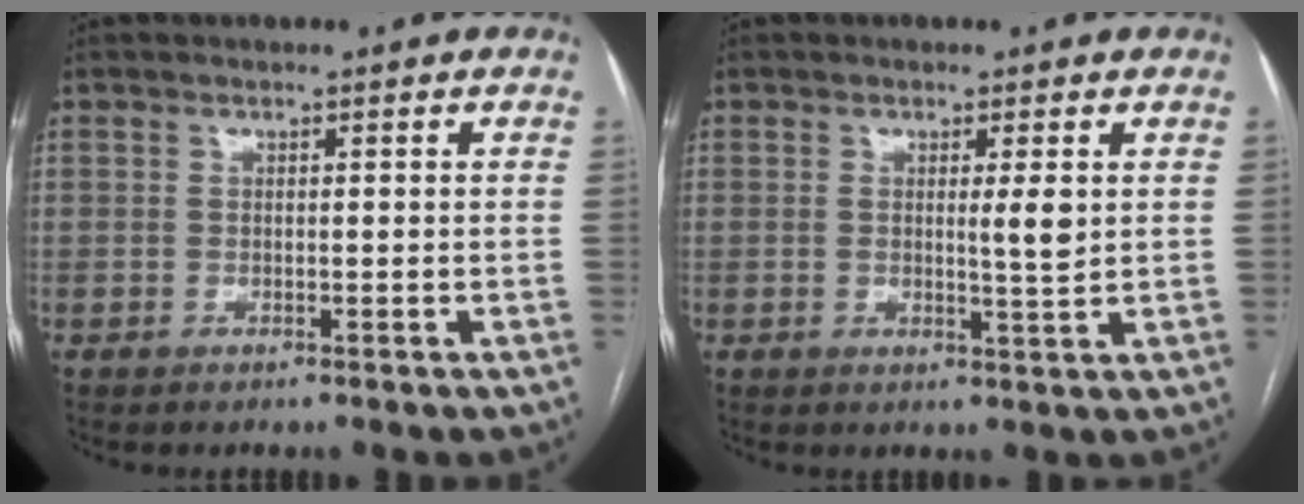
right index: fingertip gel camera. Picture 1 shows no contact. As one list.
[{"total": 3.1, "force": [0.7, 0.2, 3.0], "torque": [-0.048, -0.005, 0.010]}]